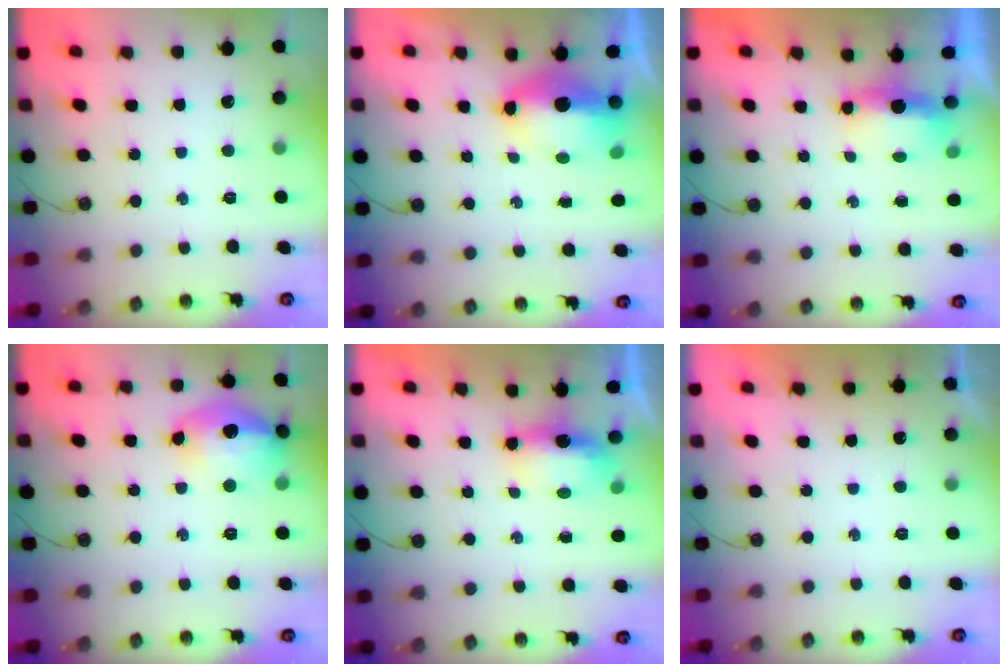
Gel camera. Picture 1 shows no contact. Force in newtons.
{"total": 9.5, "press": 9.5, "slide": 1.0}
{"total": 5.2, "press": 5.0, "slide": 1.4}
{"total": 16.8, "press": 16.8, "slide": 0.8}
{"total": 5.8, "press": 5.6, "slide": 1.5}
{"total": 0.0}